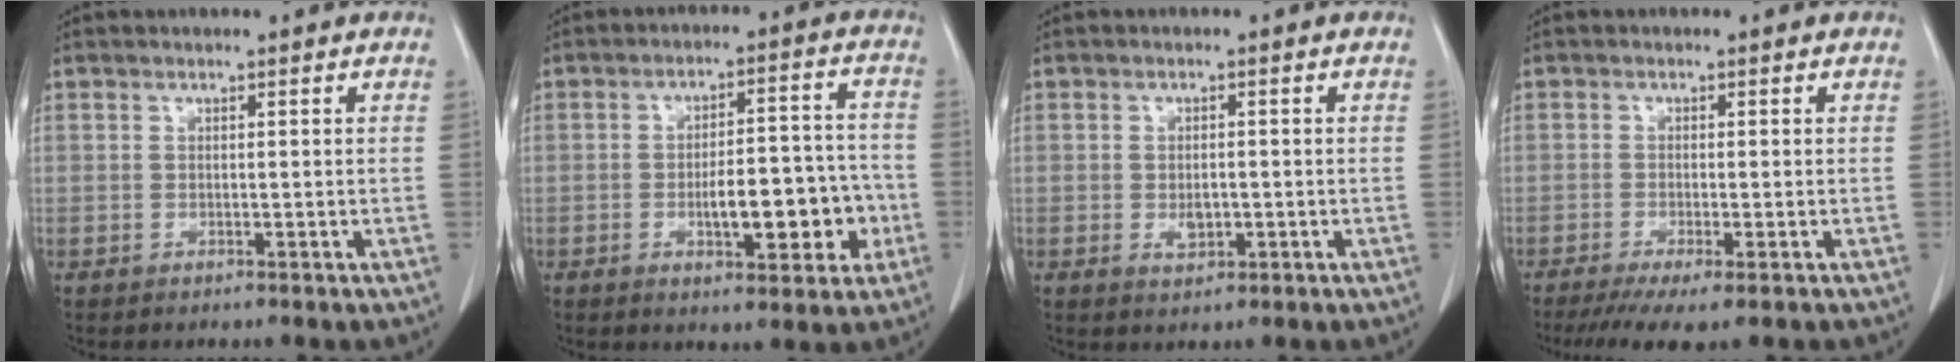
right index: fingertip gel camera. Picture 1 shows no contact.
{"total": 10.8, "force": [-3.0, 3.7, 9.6], "torque": [-0.143, 0.024, -0.038]}
{"total": 2.6, "force": [-0.6, 1.5, 2.0], "torque": [-0.034, 0.000, -0.002]}
{"total": 6.0, "force": [-4.2, 0.6, 4.2], "torque": [-0.064, -0.017, -0.068]}